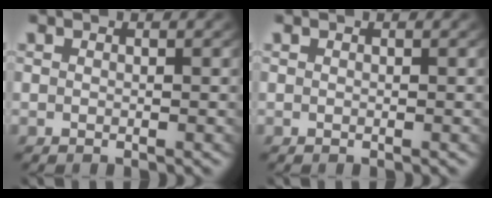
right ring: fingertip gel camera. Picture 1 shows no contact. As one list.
[{"total": 0.0}]